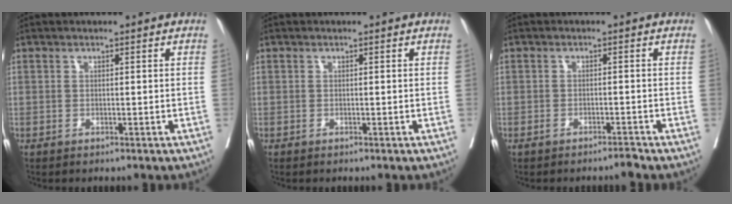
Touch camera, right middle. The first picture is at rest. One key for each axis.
{"total": 0.0}
{"total": 1.5, "fx": -1.3, "fy": 0.0, "fz": 0.6, "tx": -0.008, "ty": -0.001, "tz": -0.025}